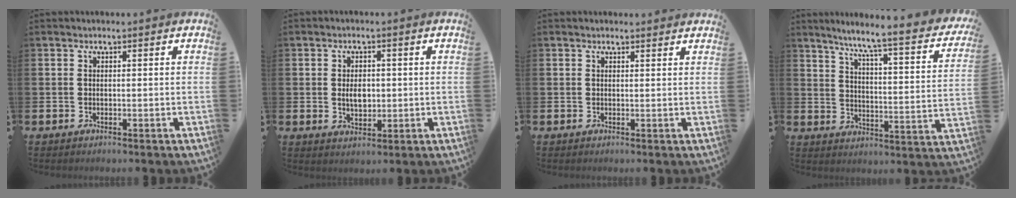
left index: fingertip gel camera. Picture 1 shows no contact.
{"total": 3.3, "force": [0.1, 2.2, 2.4], "torque": [-0.034, 0.003, -0.003]}
{"total": 1.0, "force": [1.0, 0.1, 0.2], "torque": [0.005, -0.001, 0.016]}
{"total": 6.7, "force": [5.4, 0.4, 3.9], "torque": [-0.087, -0.049, 0.078]}